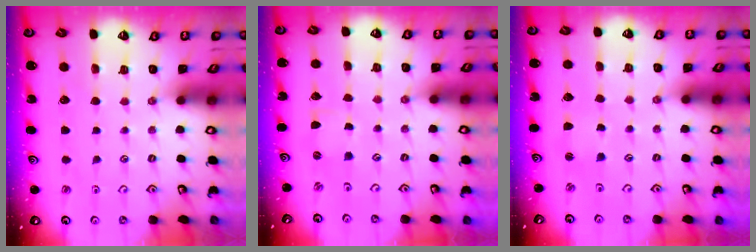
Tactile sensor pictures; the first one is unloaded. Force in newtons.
{"total": 0.9, "press": 0.9, "slide": 0.0}
{"total": 2.1, "press": 2.1, "slide": 0.3}